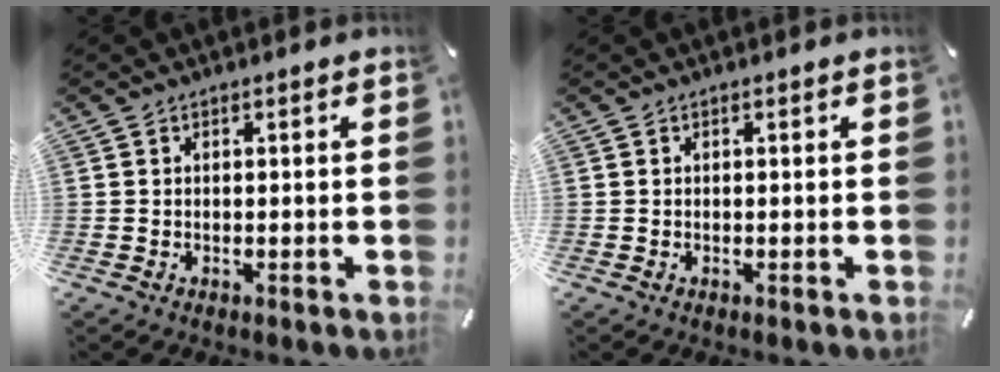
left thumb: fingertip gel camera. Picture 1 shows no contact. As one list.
[{"total": 0.0}]